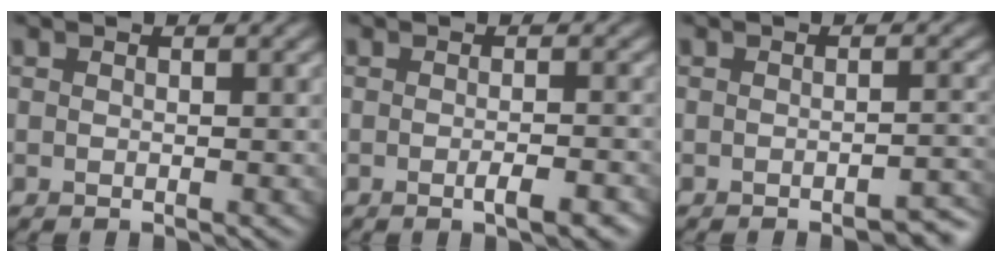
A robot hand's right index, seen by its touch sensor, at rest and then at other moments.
{"total": 2.5, "force": [-1.1, 0.6, 2.2], "torque": [-0.031, -0.001, -0.016]}
{"total": 2.7, "force": [-2.0, 0.6, 1.7], "torque": [-0.012, 0.006, -0.028]}